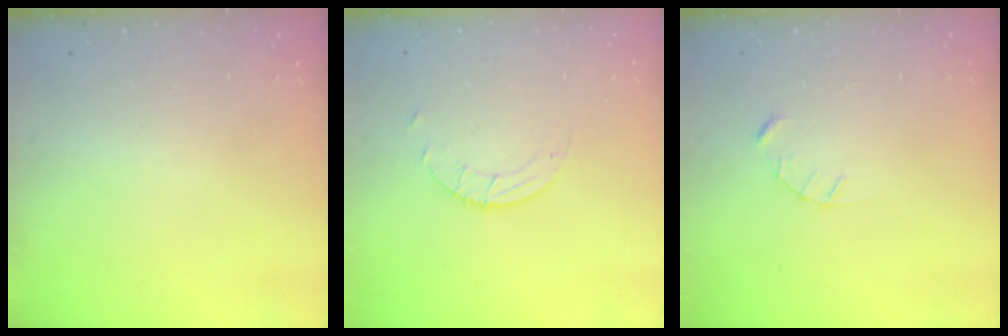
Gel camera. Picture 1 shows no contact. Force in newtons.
{"total": 2.7, "press": 2.7, "slide": 0.3}
{"total": 2.4, "press": 2.4, "slide": 0.3}